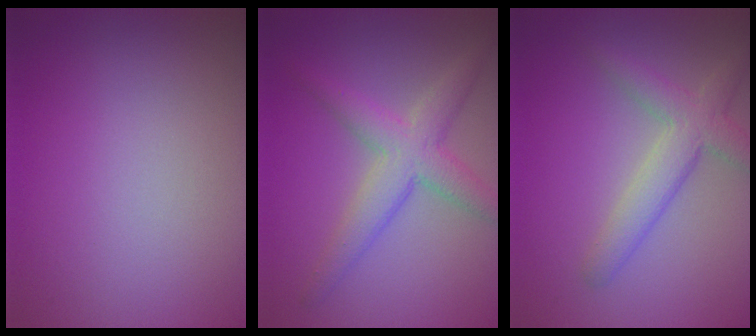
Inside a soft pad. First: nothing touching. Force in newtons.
{"total": 4.3, "press": 4.2, "slide": 0.1}
{"total": 3.7, "press": 3.6, "slide": 0.2}